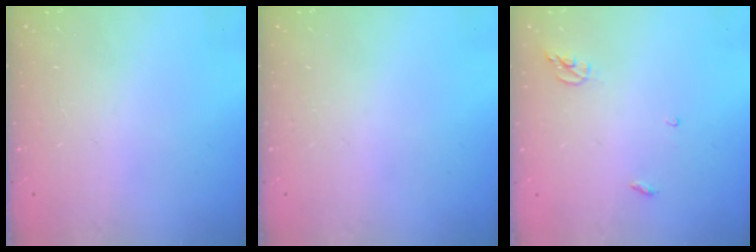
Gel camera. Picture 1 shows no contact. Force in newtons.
{"total": 0.0}
{"total": 3.8, "press": 3.7, "slide": 0.2}